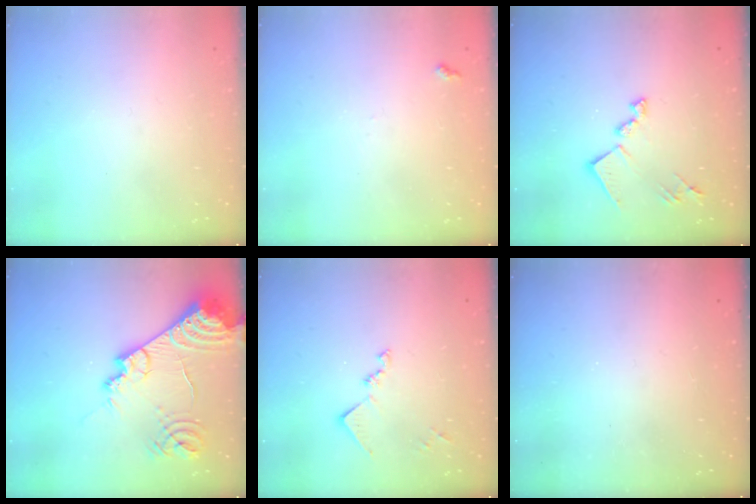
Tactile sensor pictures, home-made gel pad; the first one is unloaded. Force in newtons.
{"total": 5.2, "press": 5.2, "slide": 0.7}
{"total": 14.1, "press": 14.0, "slide": 0.5}
{"total": 20.1, "press": 20.0, "slide": 2.1}
{"total": 9.6, "press": 9.6, "slide": 0.5}
{"total": 1.2, "press": 1.2, "slide": 0.3}